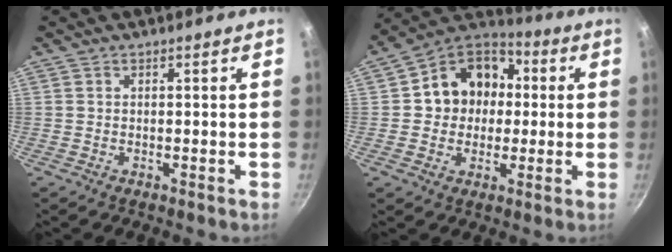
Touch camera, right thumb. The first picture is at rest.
{"total": 13.9, "force": [0.9, 12.0, 7.0], "torque": [-0.069, 0.031, -0.004]}